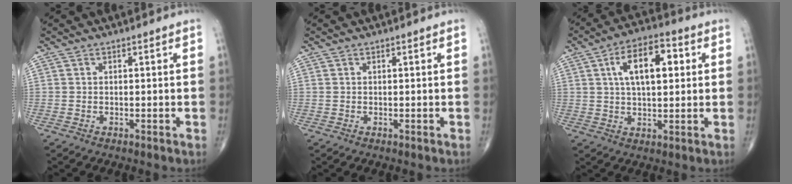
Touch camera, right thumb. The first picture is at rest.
{"total": 0.0}
{"total": 11.7, "force": [3.0, 5.6, 9.8], "torque": [-0.149, 0.011, 0.046]}